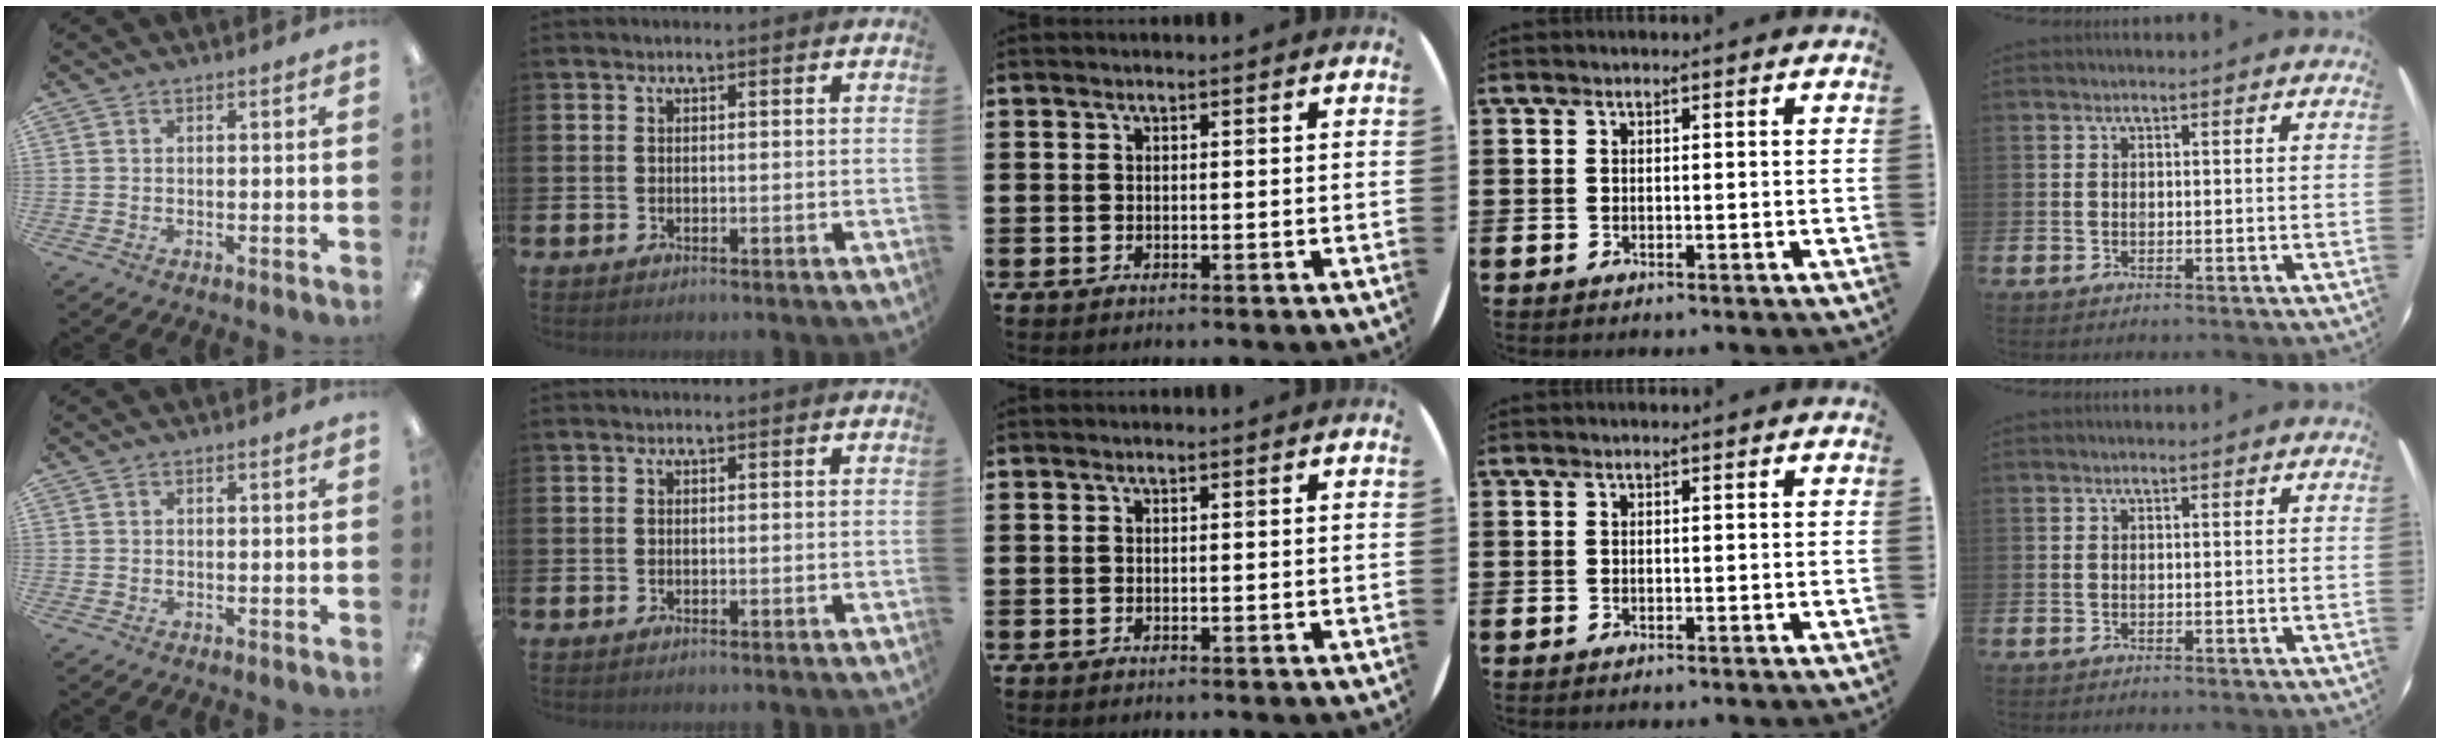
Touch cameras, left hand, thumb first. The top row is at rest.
{}